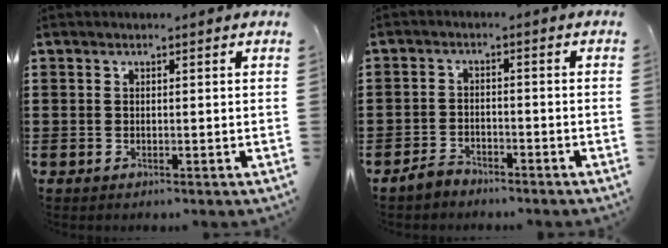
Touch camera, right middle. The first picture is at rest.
{"total": 2.6, "force": [-2.4, 1.0, 0.2], "torque": [-0.011, 0.004, -0.049]}